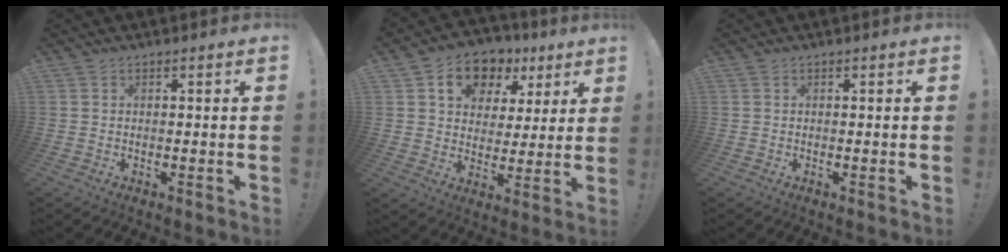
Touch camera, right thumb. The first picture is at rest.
{"total": 12.3, "force": [6.0, 9.3, 5.5], "torque": [-0.091, -0.021, 0.114]}
{"total": 0.0}